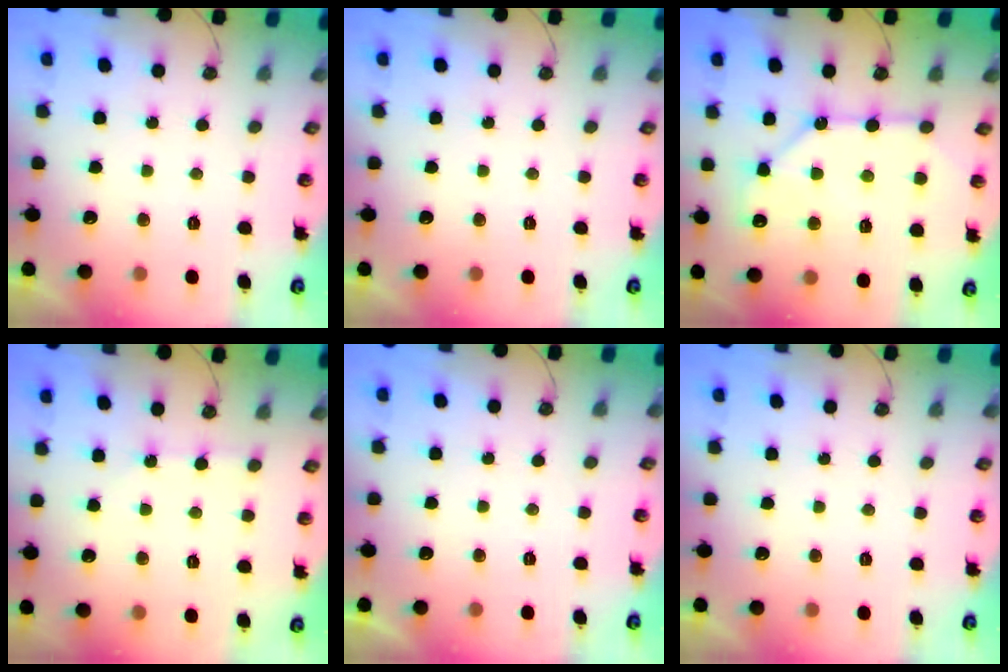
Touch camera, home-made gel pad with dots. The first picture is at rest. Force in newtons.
{"total": 0.0}
{"total": 13.2, "press": 13.1, "slide": 0.9}
{"total": 2.1, "press": 2.0, "slide": 0.3}
{"total": 0.0}
{"total": 0.0}